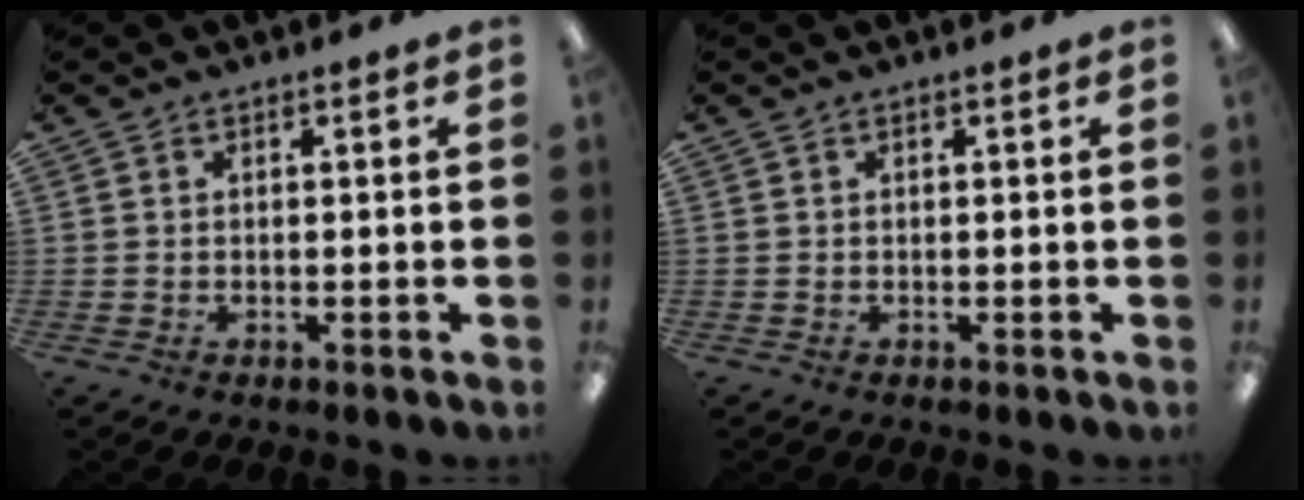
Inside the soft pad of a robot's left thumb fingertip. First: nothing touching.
{"total": 0.0}